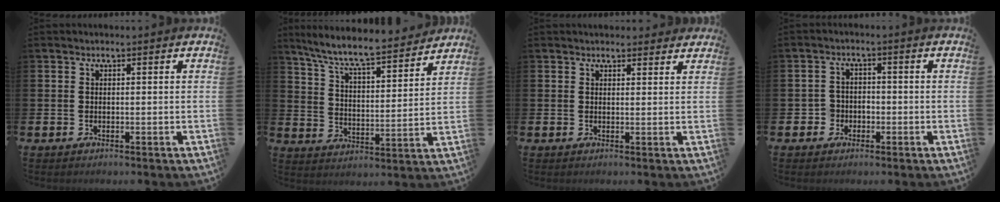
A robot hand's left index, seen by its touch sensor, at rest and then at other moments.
{"total": 8.1, "force": [7.6, 0.8, 2.9], "torque": [-0.092, -0.055, 0.130]}
{"total": 1.9, "force": [1.8, 0.6, 0.0], "torque": [0.007, -0.006, 0.033]}
{"total": 2.9, "force": [-1.4, 2.4, 0.2], "torque": [-0.017, 0.008, -0.034]}